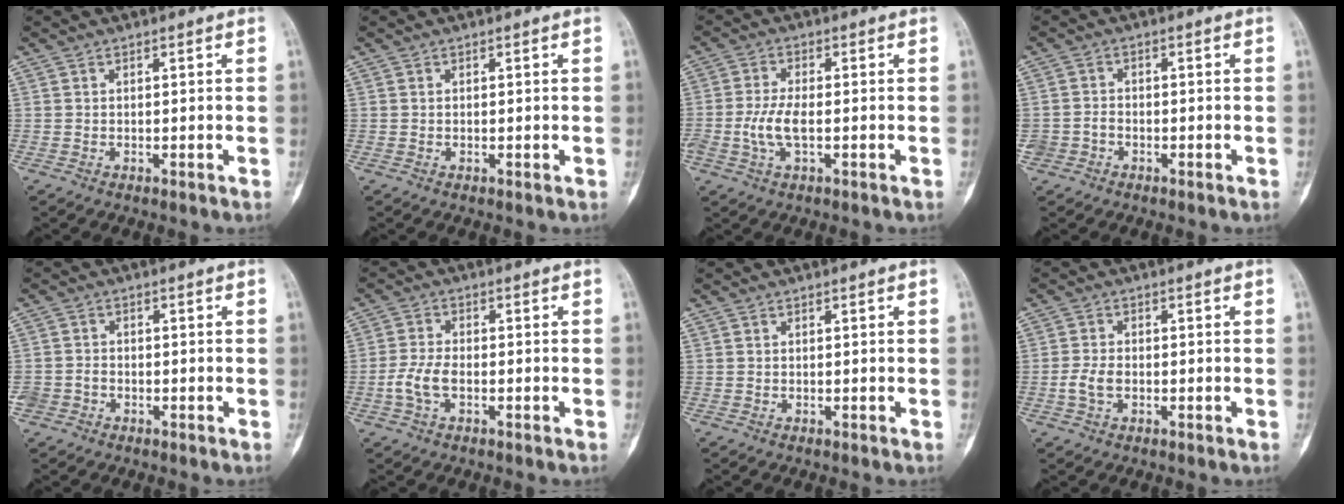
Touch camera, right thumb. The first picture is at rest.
{"total": 0.0}
{"total": 5.6, "force": [-1.1, 2.4, 4.9], "torque": [-0.113, 0.004, -0.021]}
{"total": 2.7, "force": [-1.1, 2.4, 0.7], "torque": [-0.002, 0.013, -0.023]}
{"total": 3.5, "force": [-1.5, 3.0, 1.0], "torque": [-0.012, 0.016, -0.027]}
{"total": 4.8, "force": [-1.5, 2.5, 3.9], "torque": [-0.090, 0.014, -0.031]}
{"total": 0.0}
{"total": 3.4, "force": [-0.9, 2.1, 2.5], "torque": [-0.055, 0.008, -0.019]}